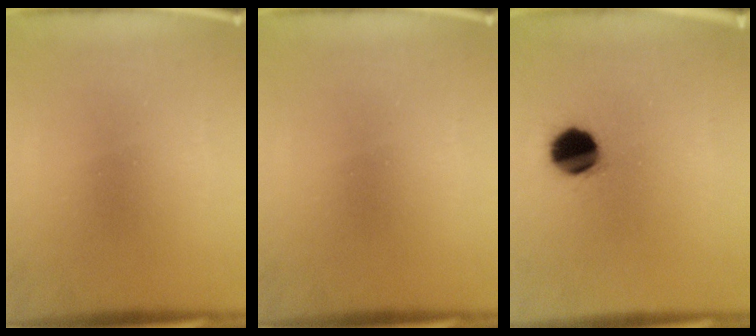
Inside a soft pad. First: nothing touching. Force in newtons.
{"total": 0.0}
{"total": 9.4}